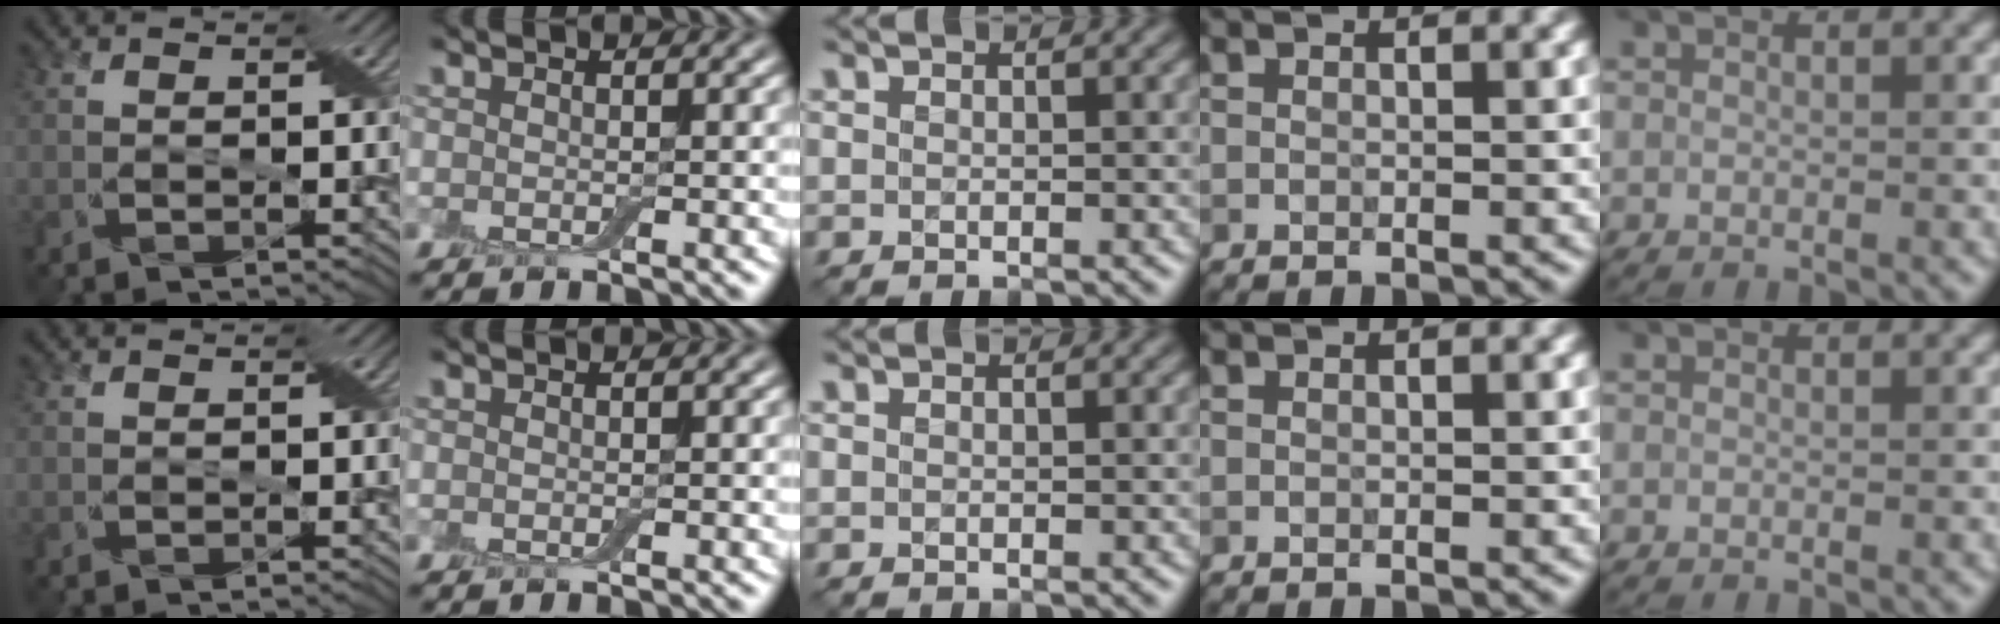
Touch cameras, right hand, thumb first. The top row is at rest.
{}